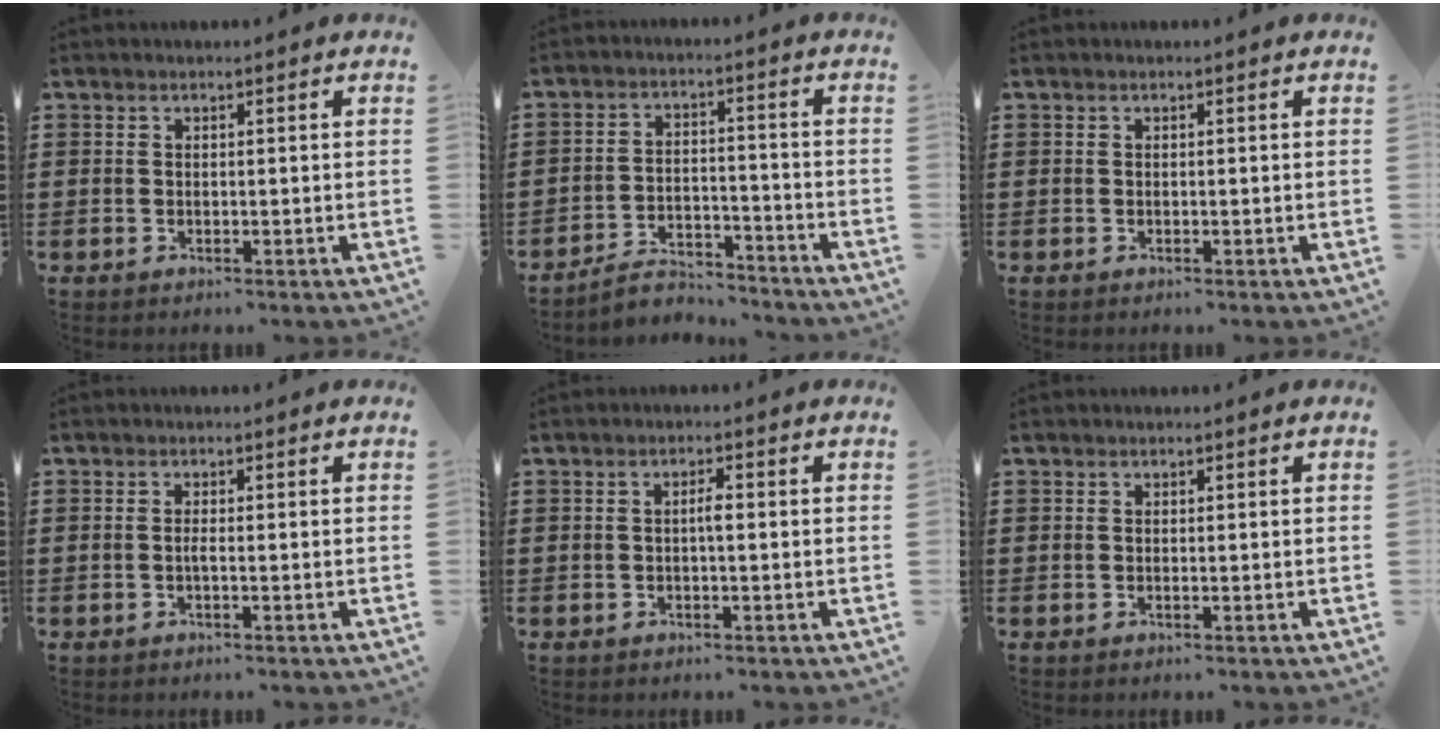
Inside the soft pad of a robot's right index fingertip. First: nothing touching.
{"total": 4.7, "force": [-4.6, 1.0, 0.9], "torque": [-0.025, 0.008, -0.093]}
{"total": 0.0}
{"total": 1.0, "force": [-0.5, 0.0, 0.9], "torque": [-0.026, -0.007, -0.010]}
{"total": 1.6, "force": [-0.2, 0.3, 1.6], "torque": [-0.031, 0.002, -0.005]}
{"total": 0.0}